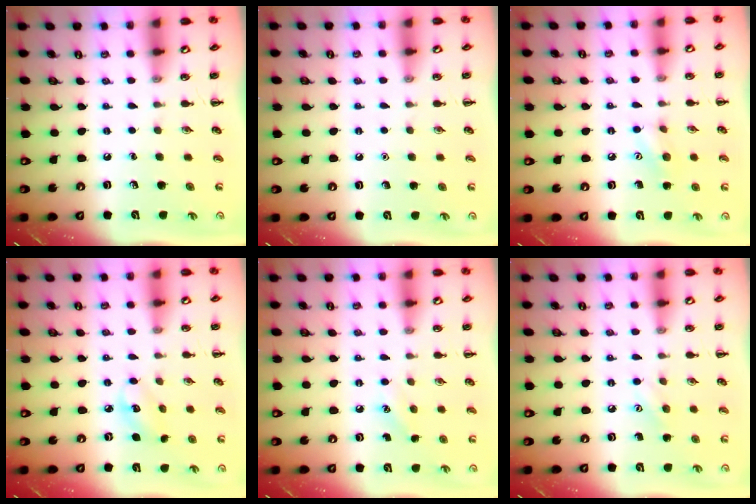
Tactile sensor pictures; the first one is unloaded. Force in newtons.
{"total": 1.5, "press": 1.5, "slide": 0.1}
{"total": 7.7, "press": 7.5, "slide": 1.5}
{"total": 5.2, "press": 5.1, "slide": 0.9}
{"total": 5.7, "press": 5.5, "slide": 1.7}
{"total": 6.2, "press": 6.1, "slide": 1.2}